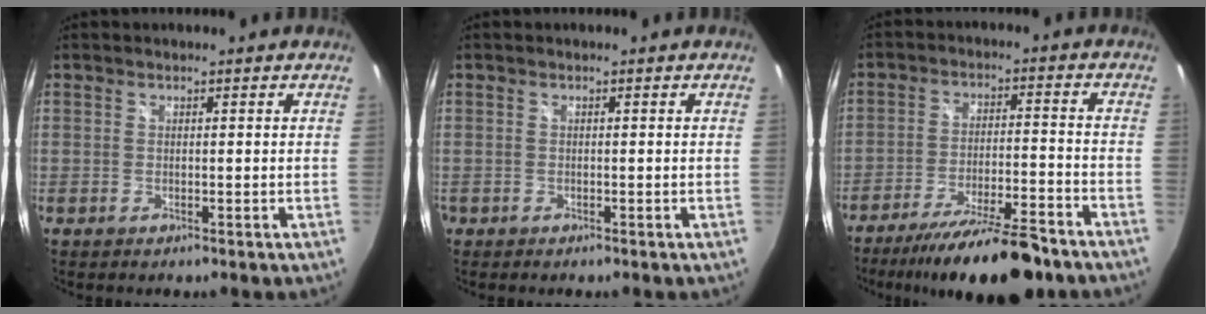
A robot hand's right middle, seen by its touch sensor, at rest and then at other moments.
{"total": 0.6, "force": [-0.4, 0.4, 0.0], "torque": [-0.002, -0.002, -0.008]}
{"total": 16.8, "force": [-13.8, 2.9, 9.2], "torque": [-0.171, -0.023, -0.211]}